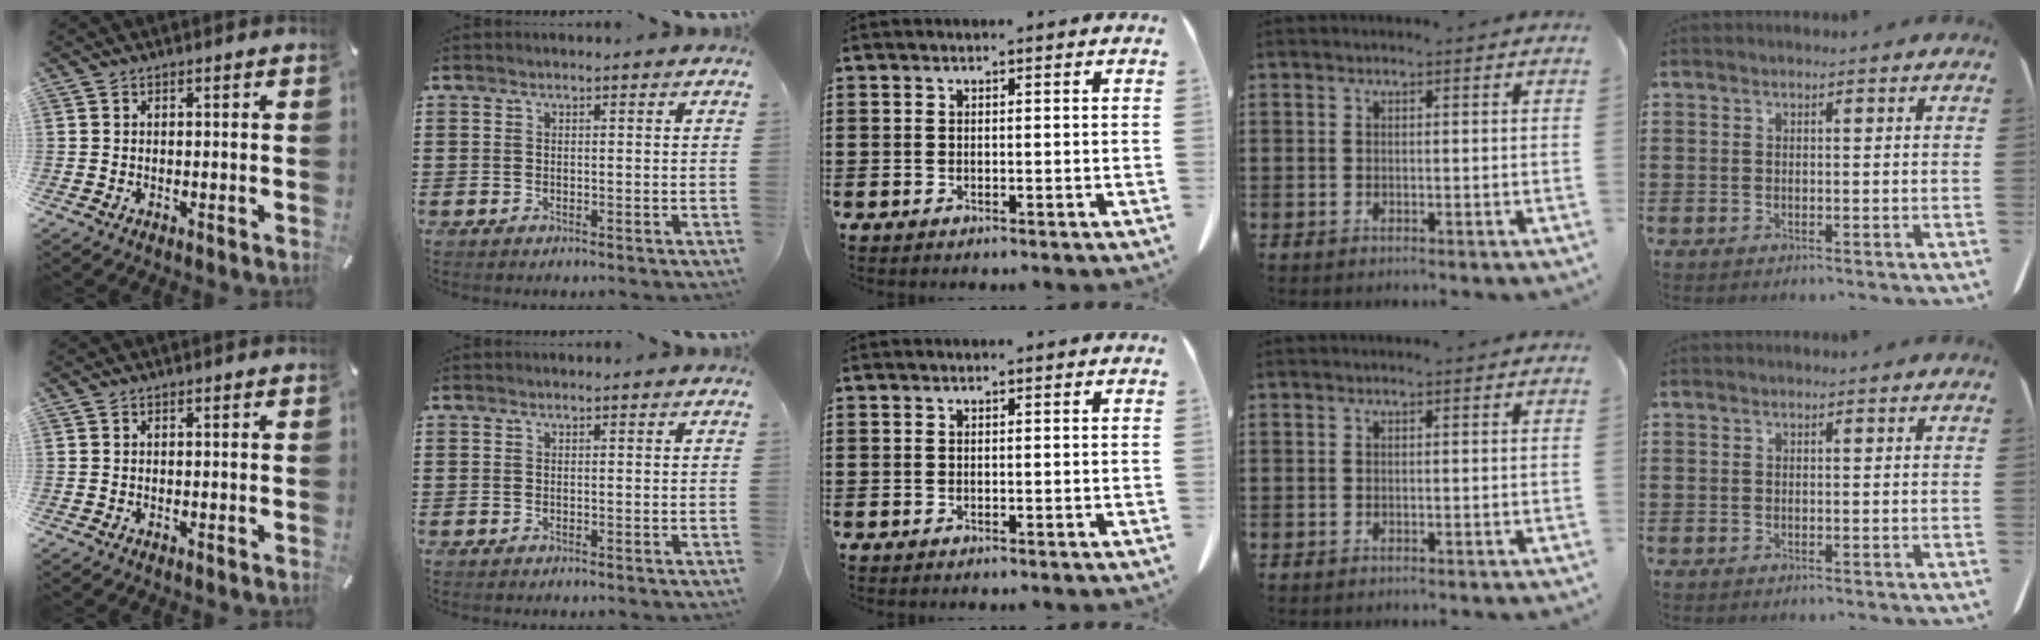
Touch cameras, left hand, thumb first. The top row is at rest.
{}